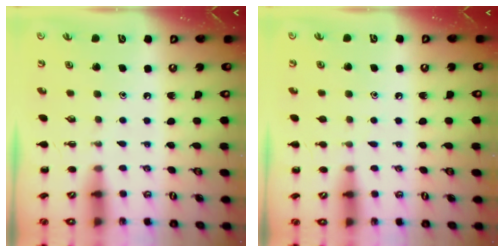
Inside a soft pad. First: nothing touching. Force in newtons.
{"total": 3.4, "press": 3.1, "slide": 1.2}